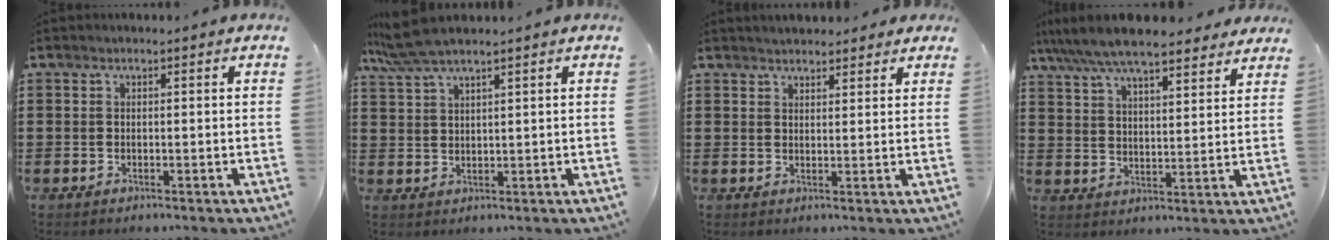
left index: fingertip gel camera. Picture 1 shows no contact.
{"total": 4.9, "force": [3.9, 0.5, 2.9], "torque": [-0.066, -0.002, 0.072]}
{"total": 2.5, "force": [2.4, 0.6, 0.2], "torque": [-0.010, 0.001, 0.045]}
{"total": 7.6, "force": [7.0, 1.0, 2.9], "torque": [-0.084, -0.026, 0.125]}